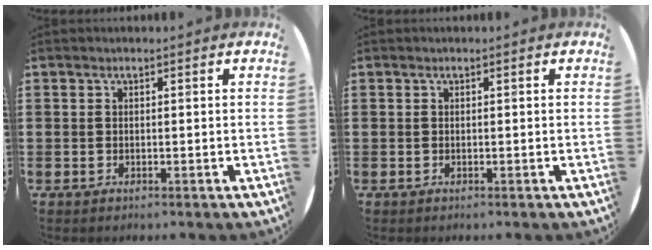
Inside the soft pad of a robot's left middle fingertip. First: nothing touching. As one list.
[{"total": 0.0}]